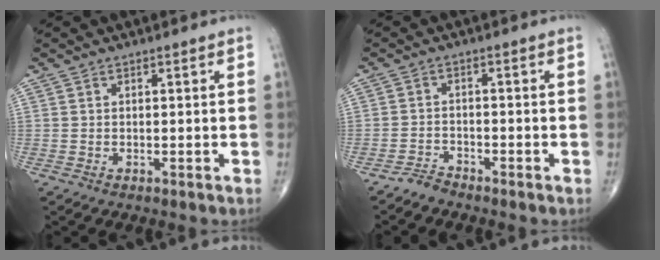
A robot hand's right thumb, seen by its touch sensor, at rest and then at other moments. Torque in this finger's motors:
{"motor_torque": [1.11, 0.78, -0.16, -0.70, 0.02]}